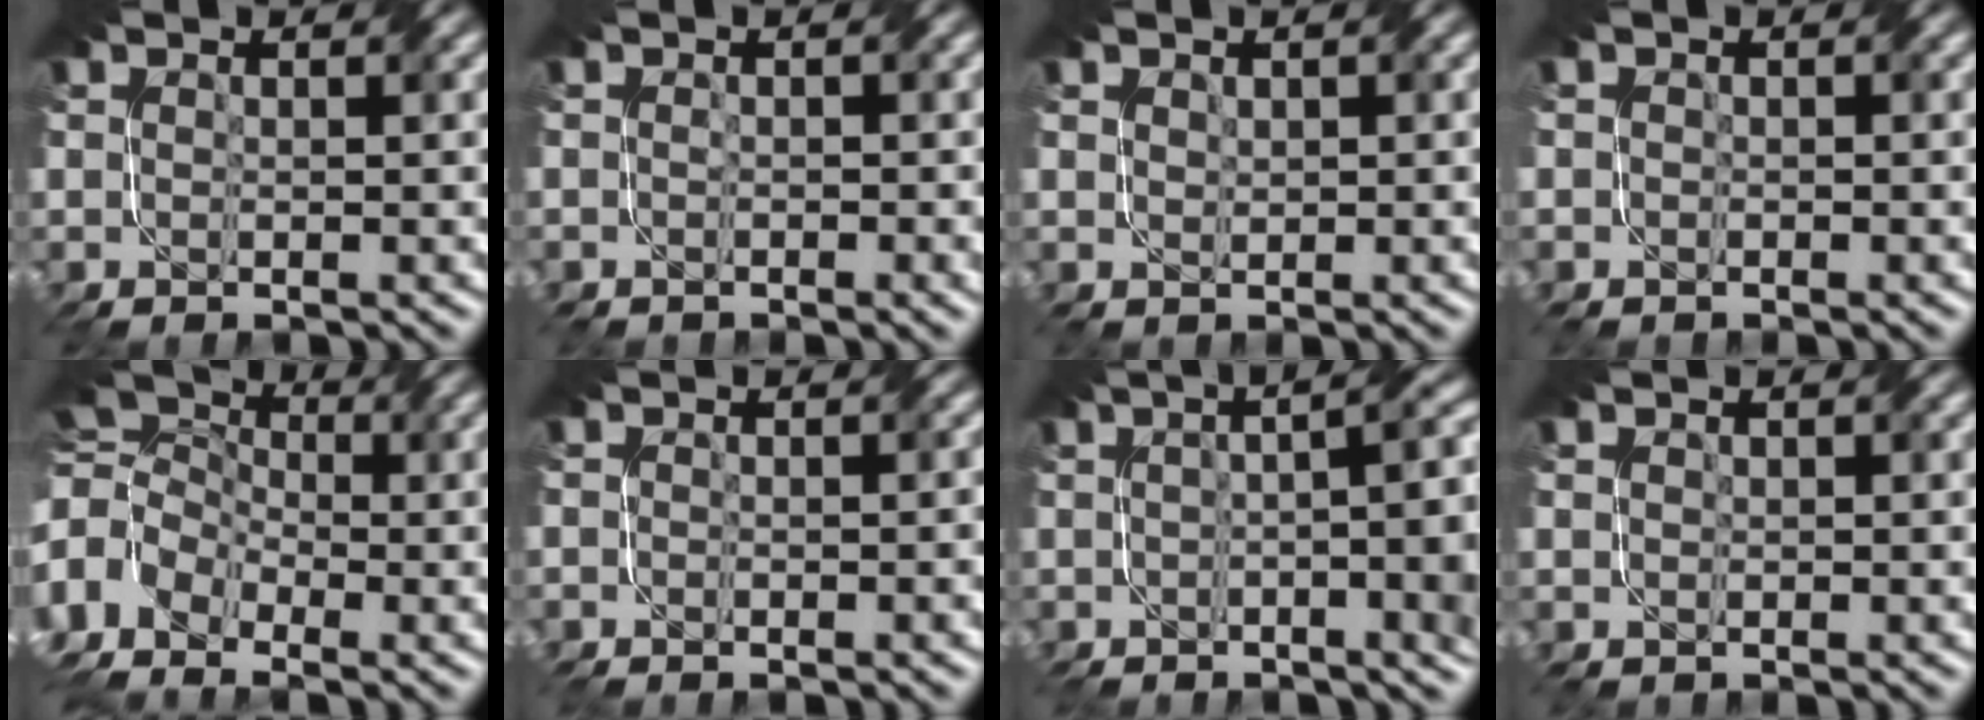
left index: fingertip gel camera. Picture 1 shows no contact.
{"total": 1.8, "force": [-1.8, -0.1, -0.3], "torque": [0.003, -0.005, -0.009]}
{"total": 1.1, "force": [-0.6, -0.1, -0.9], "torque": [0.011, -0.002, 0.014]}
{"total": 1.6, "force": [-1.2, 0.2, -1.0], "torque": [0.023, -0.007, -0.004]}
{"total": 7.4, "force": [-2.9, 5.5, 4.0], "torque": [-0.092, 0.008, -0.042]}
{"total": 1.9, "force": [-1.9, -0.1, -0.4], "torque": [0.018, 0.000, -0.016]}
{"total": 9.6, "force": [-0.6, 3.0, 9.1], "torque": [-0.069, 0.025, -0.006]}
{"total": 1.4, "force": [-1.0, 0.0, -1.0], "torque": [0.017, -0.002, 0.004]}